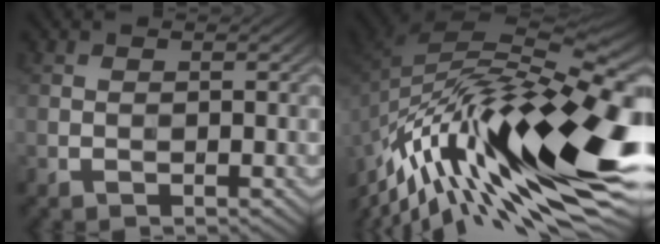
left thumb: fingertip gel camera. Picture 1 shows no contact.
{"total": 18.6, "force": [-7.3, 7.0, 15.7], "torque": [-0.285, 0.001, -0.134]}